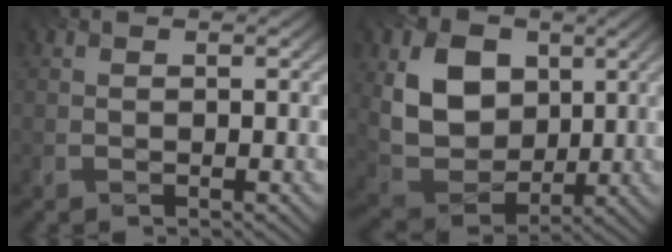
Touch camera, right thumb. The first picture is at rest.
{"total": 10.4, "force": [1.7, 8.1, 6.3], "torque": [-0.153, -0.008, 0.022]}